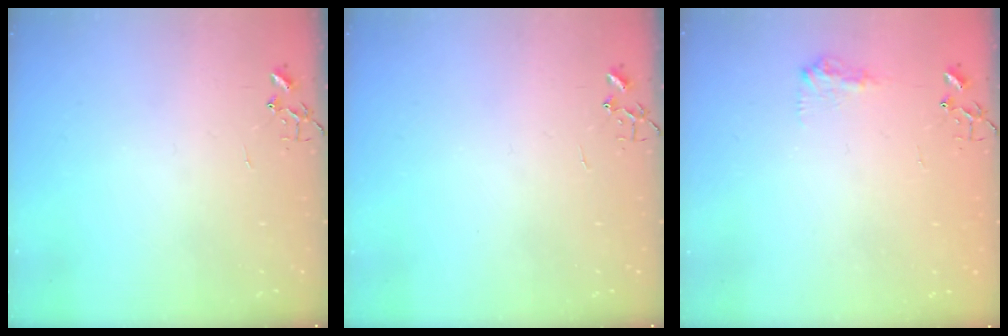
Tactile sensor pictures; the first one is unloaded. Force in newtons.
{"total": 0.0}
{"total": 7.9, "press": 7.9, "slide": 0.3}